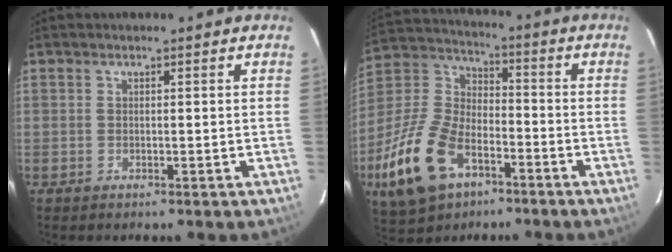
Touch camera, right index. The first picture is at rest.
{"total": 19.2, "force": [-9.3, 11.1, 12.5], "torque": [-0.290, -0.001, -0.169]}